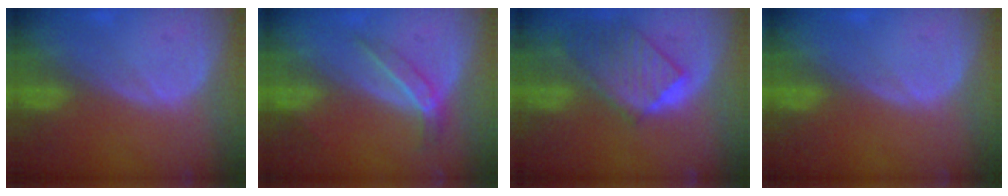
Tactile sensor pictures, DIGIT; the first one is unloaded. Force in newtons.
{"total": 4.4, "press": 3.9, "slide": 2.0}
{"total": 9.6, "press": 8.4, "slide": 4.6}
{"total": 0.0}